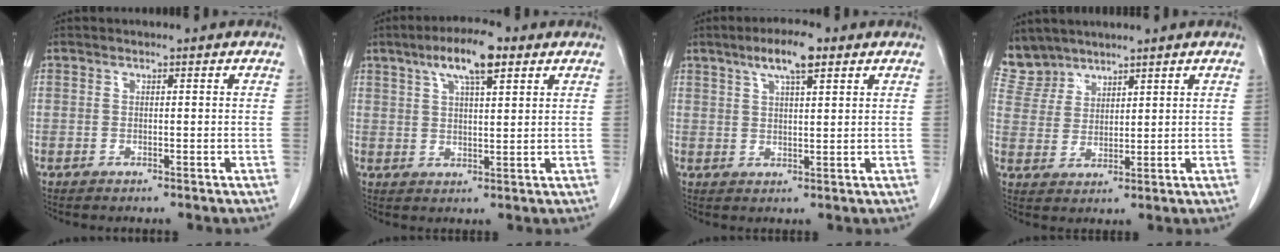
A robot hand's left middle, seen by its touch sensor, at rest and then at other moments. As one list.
[{"total": 8.0, "force": [4.6, 1.7, 6.4], "torque": [-0.118, 0.016, 0.076]}, {"total": 6.2, "force": [3.7, 1.1, 4.8], "torque": [-0.090, 0.010, 0.061]}, {"total": 5.2, "force": [4.8, 1.8, -0.5], "torque": [0.007, 0.004, 0.108]}]